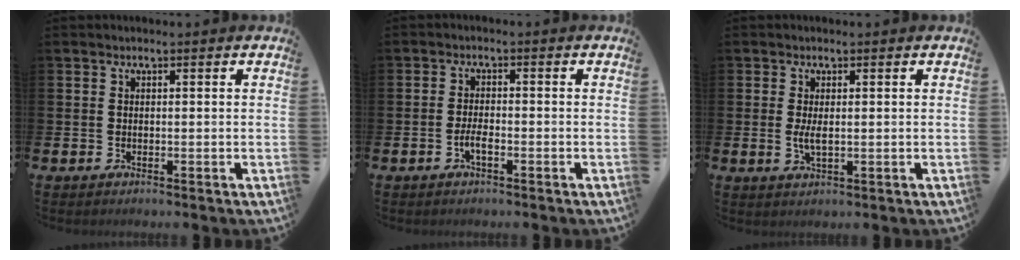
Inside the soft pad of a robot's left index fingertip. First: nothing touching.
{"total": 2.0, "force": [-0.9, 0.6, 1.7], "torque": [-0.027, 0.001, -0.019]}
{"total": 2.3, "force": [0.2, 0.8, 2.1], "torque": [-0.037, 0.000, 0.001]}